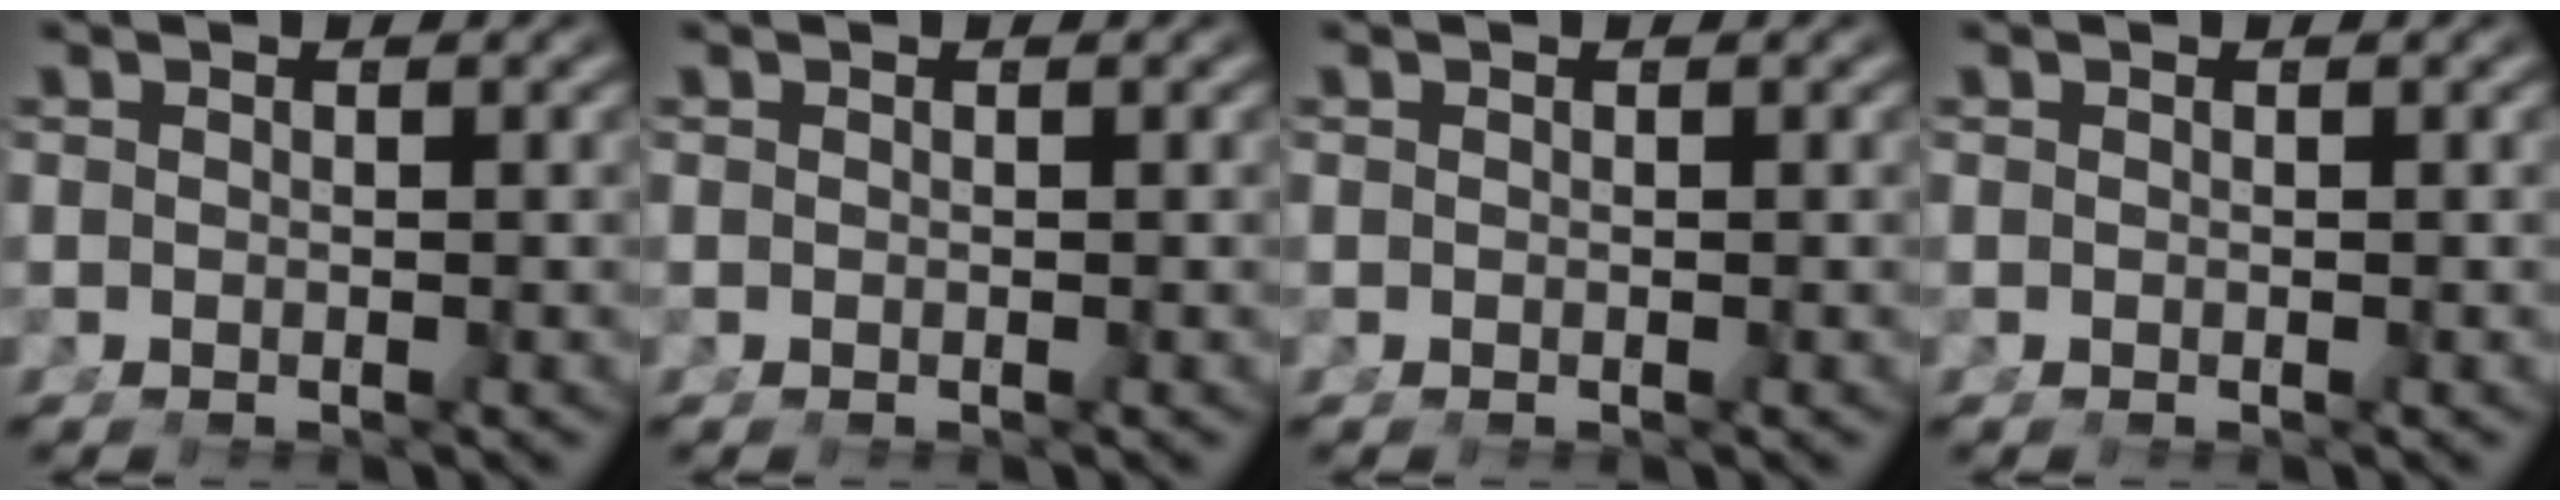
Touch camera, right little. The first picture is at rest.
{"total": 0.0}
{"total": 0.0}
{"total": 0.0}